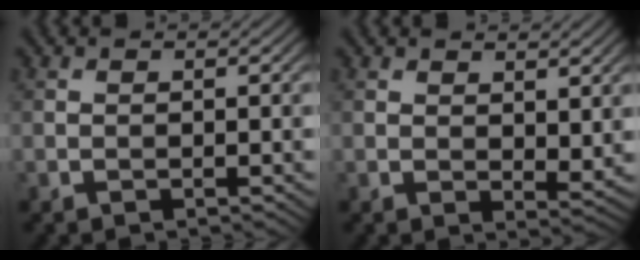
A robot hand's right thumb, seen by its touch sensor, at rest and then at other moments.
{"total": 3.1, "force": [1.7, 1.5, 2.2], "torque": [-0.036, -0.007, 0.033]}